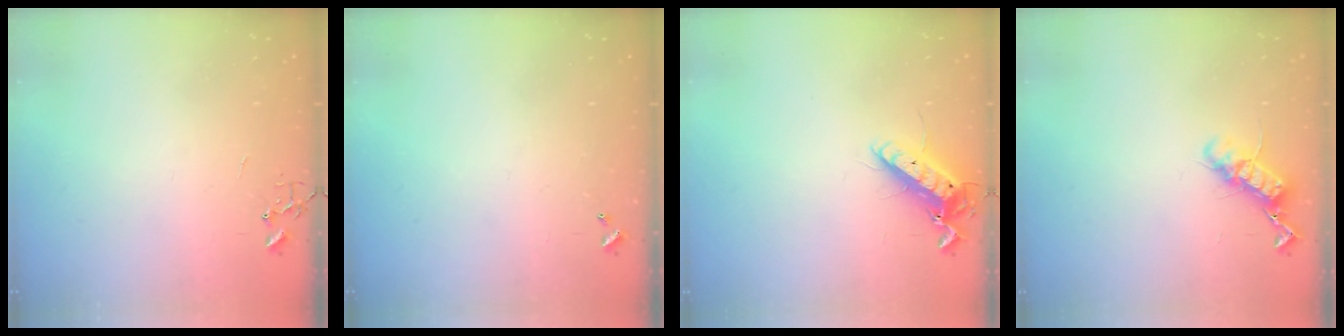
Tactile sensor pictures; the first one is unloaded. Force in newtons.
{"total": 0.0}
{"total": 12.3, "press": 12.2, "slide": 1.7}
{"total": 12.2, "press": 12.2, "slide": 0.6}